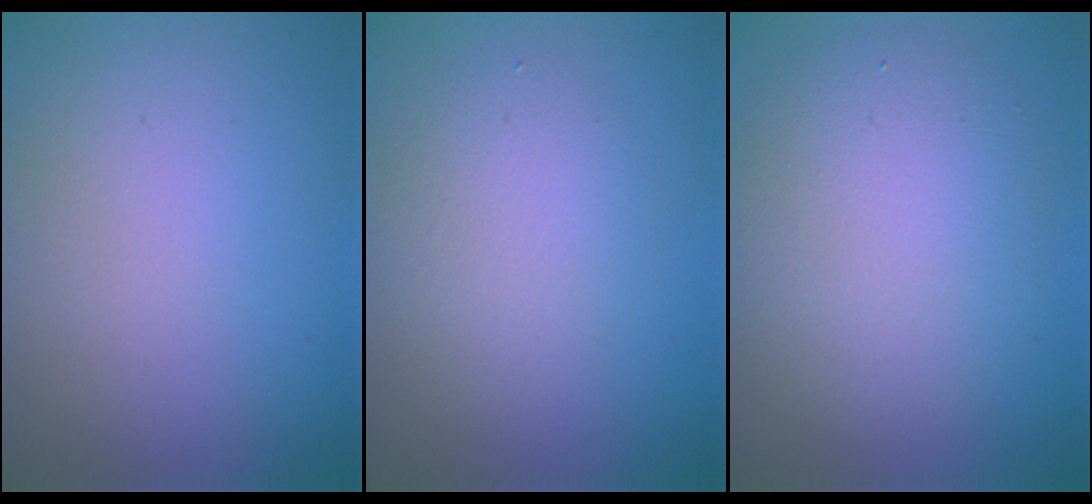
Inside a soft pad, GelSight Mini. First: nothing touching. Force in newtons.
{"total": 2.9, "press": 2.9, "slide": 0.2}
{"total": 5.8, "press": 5.8, "slide": 0.4}